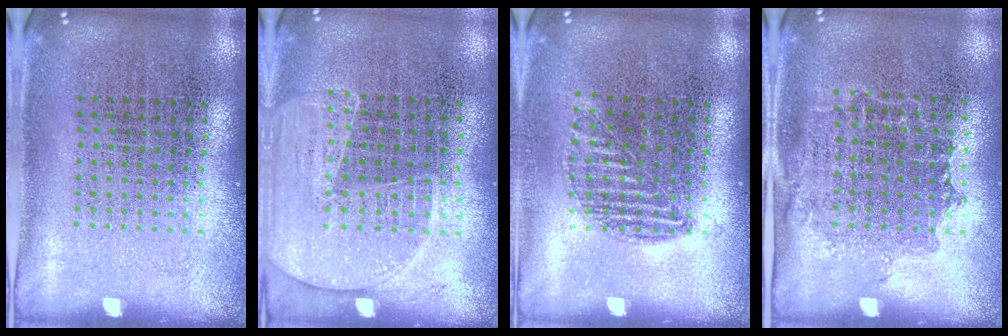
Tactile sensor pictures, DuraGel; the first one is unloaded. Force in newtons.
{"total": 1.6, "press": 1.4, "slide": 0.8}
{"total": 0.9, "press": 0.8, "slide": 0.3}
{"total": 1.1, "press": 0.9, "slide": 0.5}